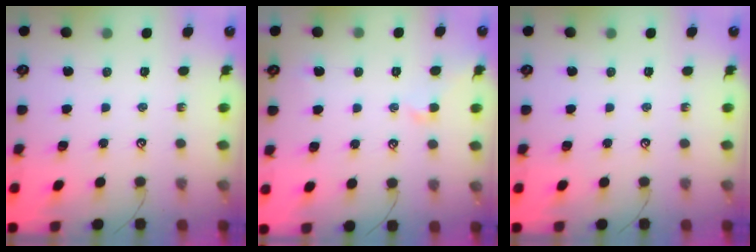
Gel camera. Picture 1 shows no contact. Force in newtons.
{"total": 1.0, "press": 0.8, "slide": 0.6}
{"total": 0.0}